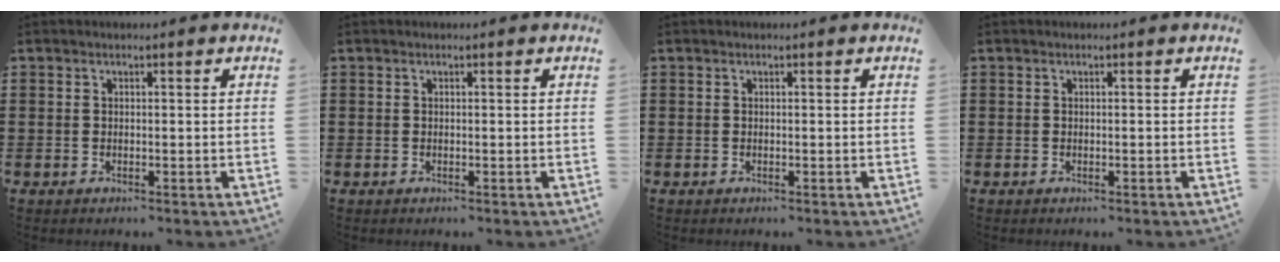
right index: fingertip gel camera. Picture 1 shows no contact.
{"total": 0.0}
{"total": 0.0}
{"total": 0.0}